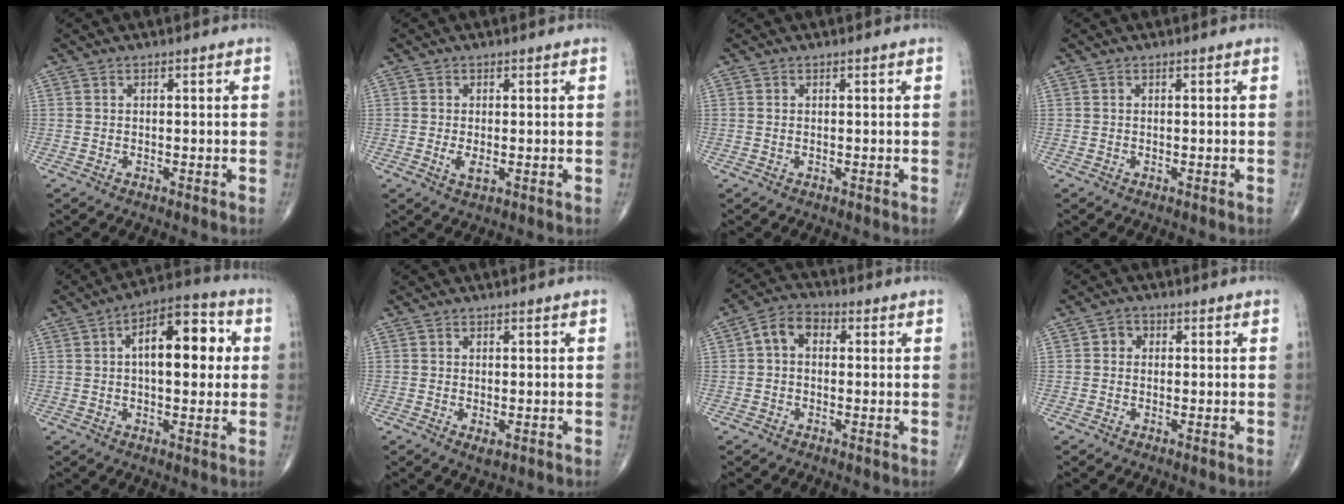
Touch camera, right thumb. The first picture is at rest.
{"total": 2.4, "force": [-0.3, 1.0, 2.2], "torque": [-0.047, -0.007, -0.005]}
{"total": 0.0}
{"total": 0.0}
{"total": 14.3, "force": [2.4, 6.9, 12.3], "torque": [-0.155, 0.020, 0.028]}
{"total": 1.7, "force": [-0.4, 0.8, 1.5], "torque": [-0.025, -0.004, -0.004]}
{"total": 6.0, "force": [0.7, 4.3, 4.1], "torque": [-0.061, 0.024, 0.003]}
{"total": 3.1, "force": [0.4, 2.6, 1.5], "torque": [-0.009, 0.009, 0.000]}